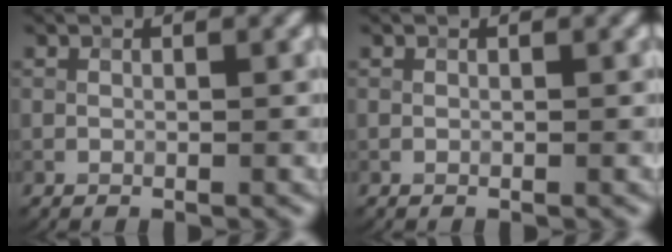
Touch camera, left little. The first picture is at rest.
{"total": 0.0}